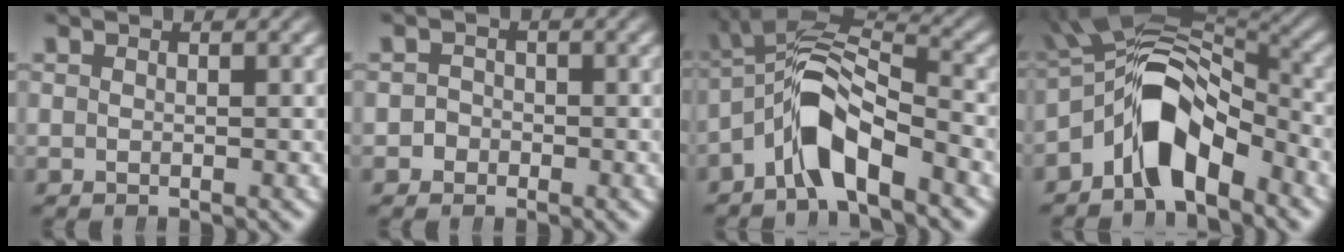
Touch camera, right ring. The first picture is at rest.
{"total": 1.7, "force": [-1.0, 1.3, -0.2], "torque": [0.007, -0.011, -0.020]}
{"total": 7.0, "force": [-1.4, 4.6, 5.1], "torque": [-0.103, -0.018, -0.021]}
{"total": 10.8, "force": [-0.8, 6.6, 8.5], "torque": [-0.139, -0.008, -0.015]}